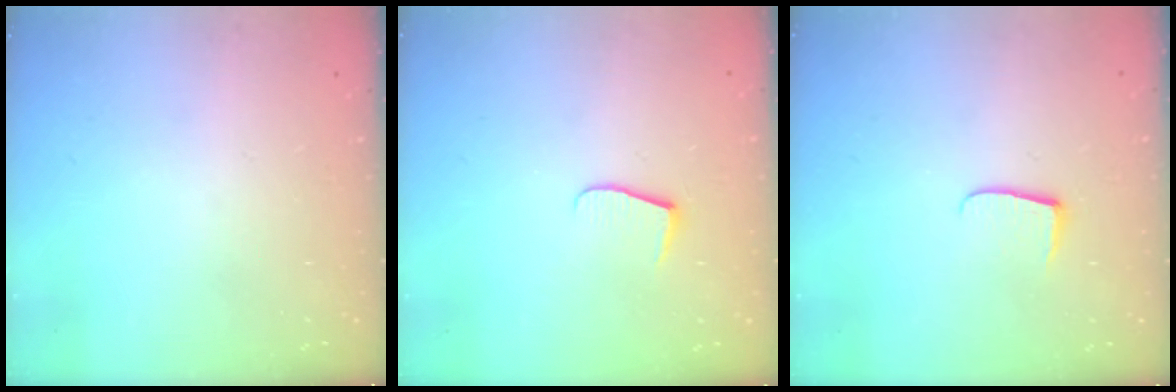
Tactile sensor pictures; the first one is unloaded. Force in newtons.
{"total": 7.0, "press": 6.9, "slide": 0.5}
{"total": 6.0, "press": 5.9, "slide": 0.7}